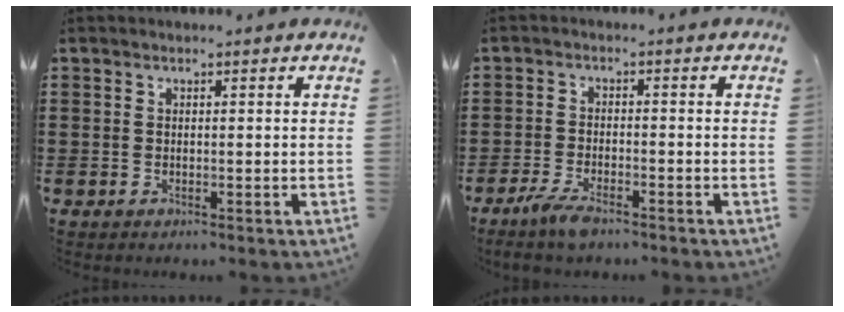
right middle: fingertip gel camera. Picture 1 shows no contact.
{"total": 3.8, "force": [-2.7, 0.8, 2.6], "torque": [-0.070, -0.008, -0.056]}